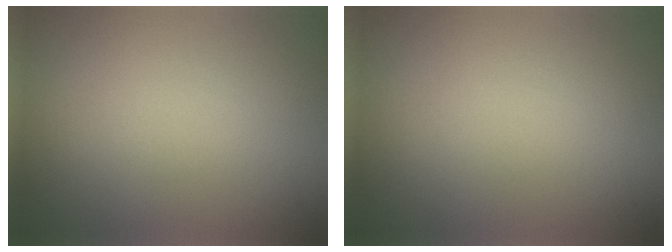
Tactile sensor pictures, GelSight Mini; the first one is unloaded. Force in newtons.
{"total": 0.0}